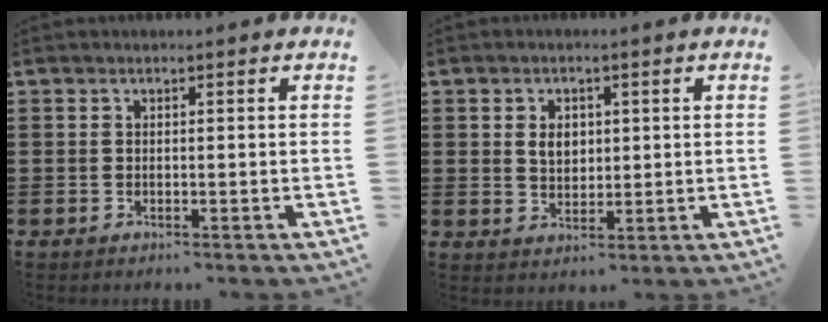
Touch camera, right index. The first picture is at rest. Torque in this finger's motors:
{"motor_torque": [0.08, 0.07, 0.21, 0.06]}